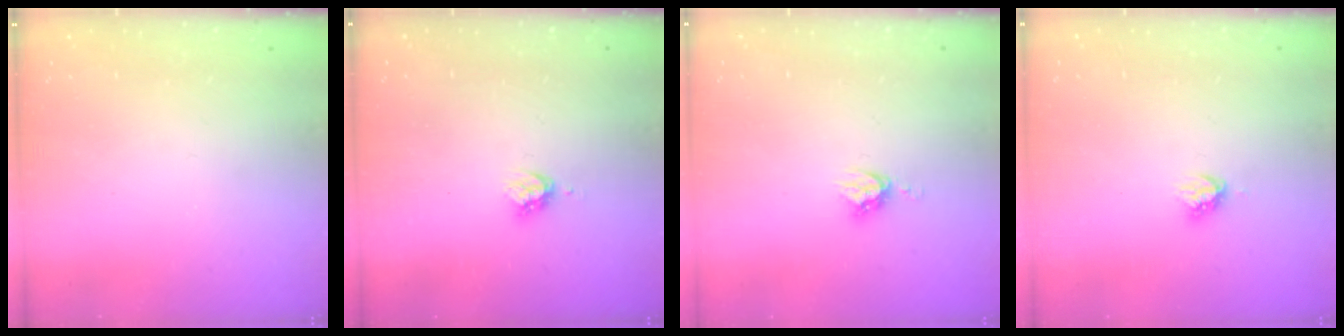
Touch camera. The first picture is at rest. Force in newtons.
{"total": 4.5, "press": 4.5, "slide": 0.5}
{"total": 4.9, "press": 4.9, "slide": 0.1}
{"total": 3.8, "press": 3.8, "slide": 0.4}